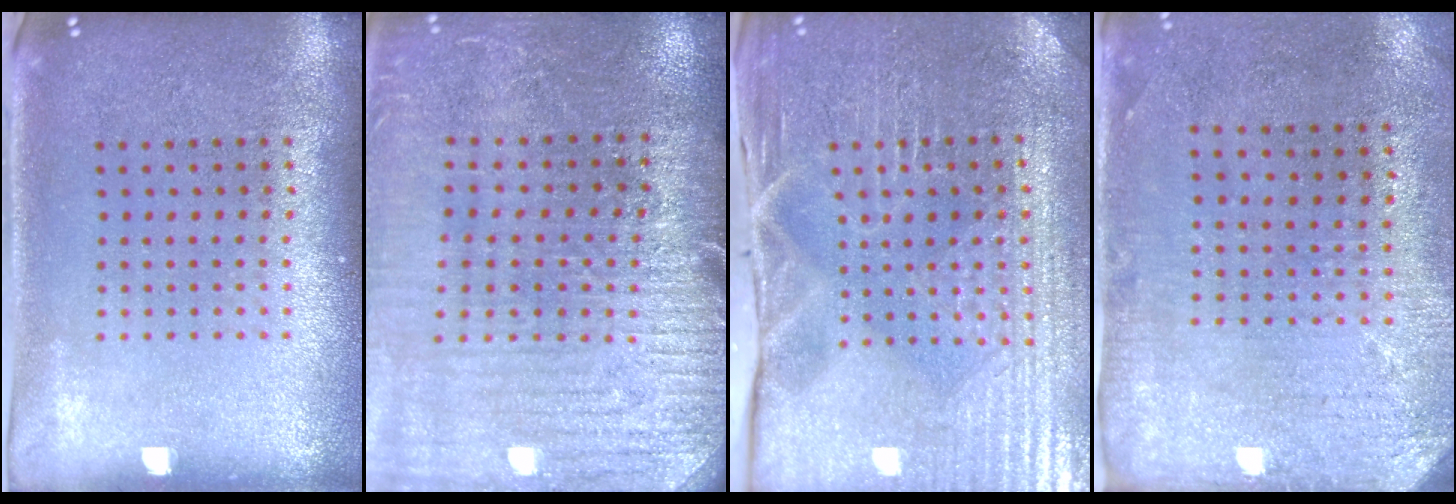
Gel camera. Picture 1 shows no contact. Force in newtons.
{"total": 3.0, "press": 3.0, "slide": 0.4}
{"total": 4.0, "press": 4.0, "slide": 0.5}
{"total": 2.9, "press": 2.4, "slide": 1.7}